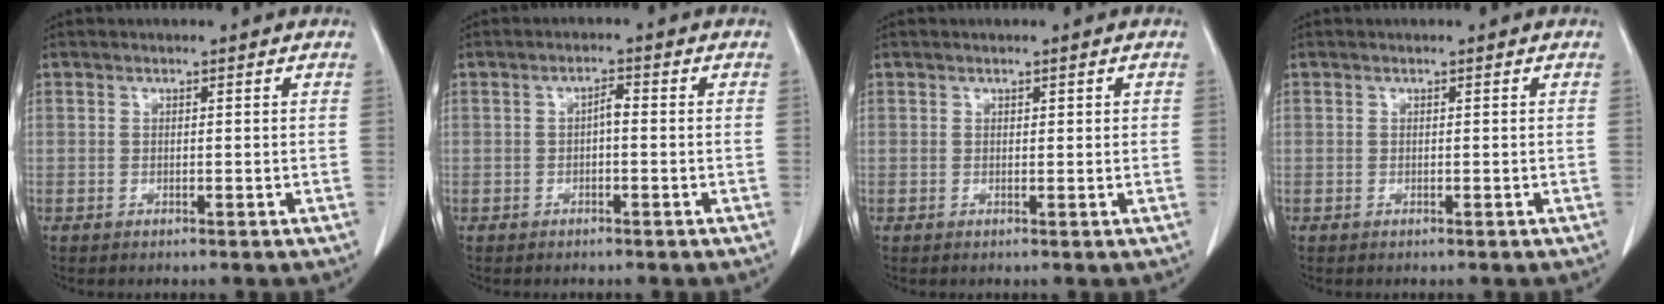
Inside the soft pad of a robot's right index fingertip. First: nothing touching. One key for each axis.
{"total": 1.7, "fx": -0.3, "fy": 0.5, "fz": 1.6, "tx": -0.027, "ty": 0.005, "tz": -0.005}
{"total": 0.8, "fx": 0.3, "fy": 0.3, "fz": 0.6, "tx": -0.007, "ty": 0.003, "tz": 0.006}
{"total": 0.0}